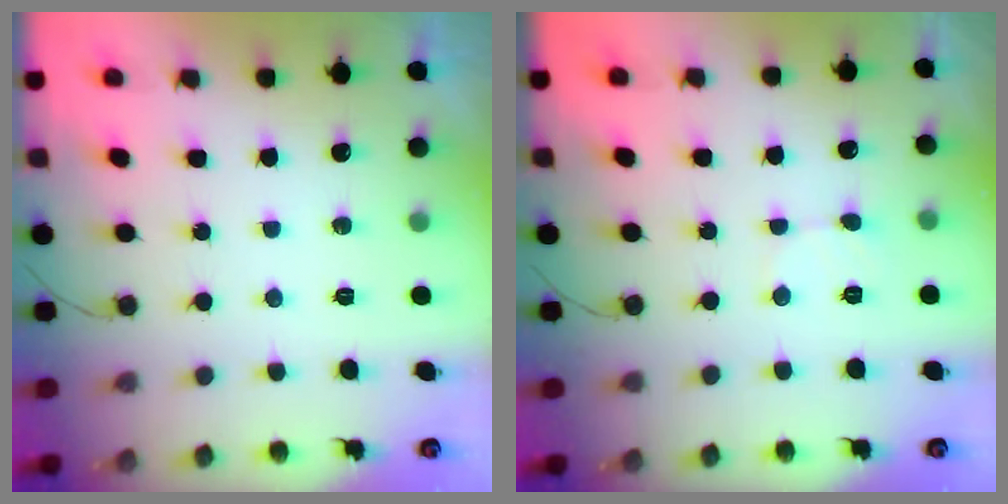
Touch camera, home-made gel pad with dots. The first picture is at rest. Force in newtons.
{"total": 2.4, "press": 2.4, "slide": 0.2}